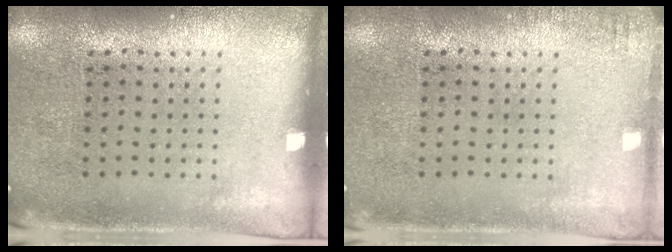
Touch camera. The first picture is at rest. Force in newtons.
{"total": 1.0, "press": 1.0, "slide": 0.1}